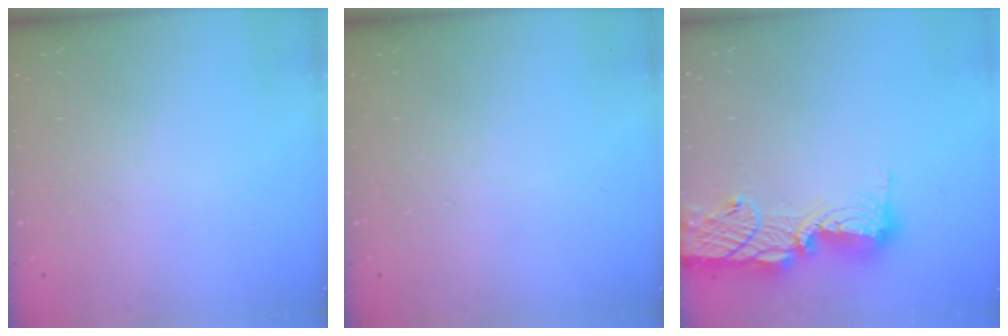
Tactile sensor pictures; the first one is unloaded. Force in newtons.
{"total": 0.0}
{"total": 16.6, "press": 16.1, "slide": 4.0}